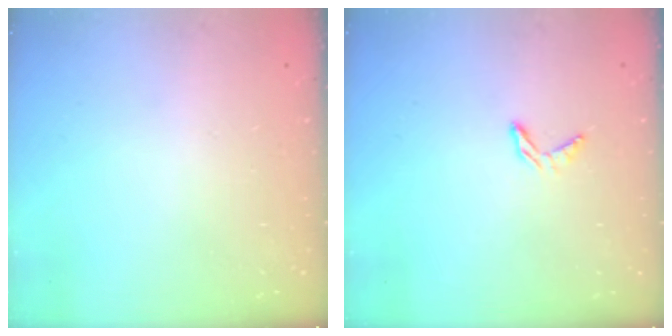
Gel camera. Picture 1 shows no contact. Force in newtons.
{"total": 4.1, "press": 4.1, "slide": 0.2}